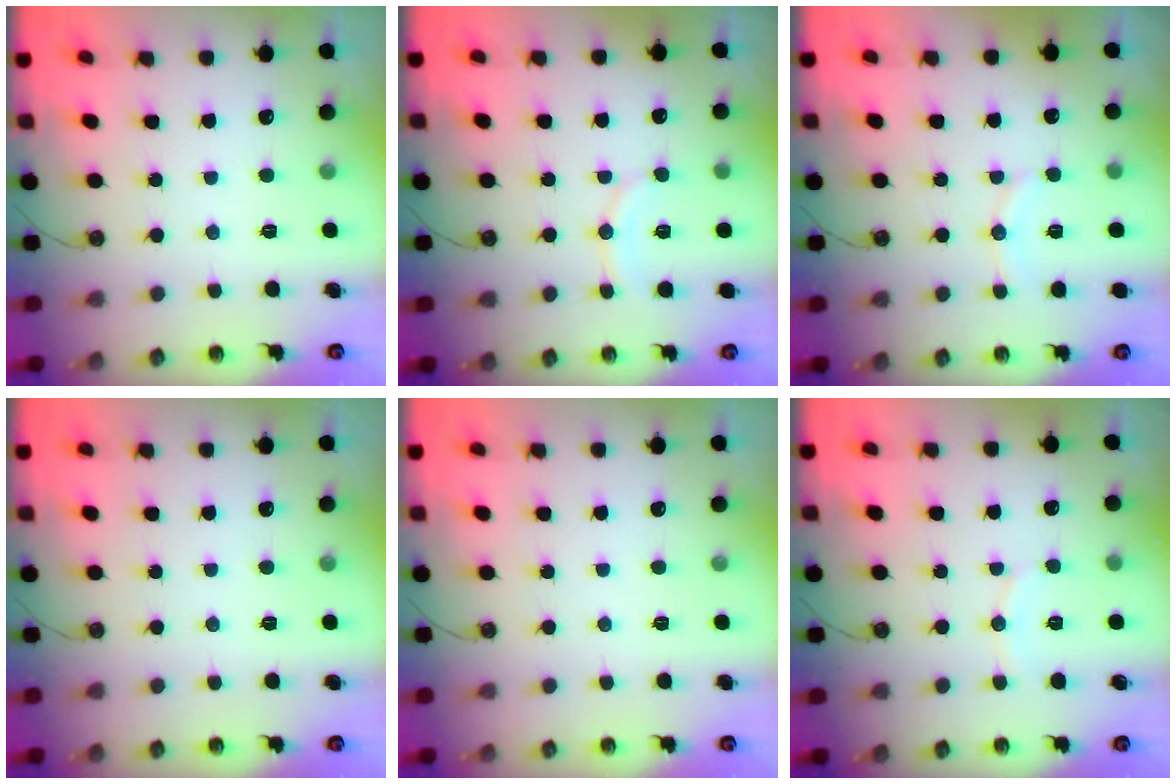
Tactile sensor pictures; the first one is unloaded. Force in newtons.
{"total": 7.7, "press": 7.5, "slide": 1.6}
{"total": 6.2, "press": 5.9, "slide": 1.9}
{"total": 0.0}
{"total": 0.0}
{"total": 7.1, "press": 7.1, "slide": 0.5}